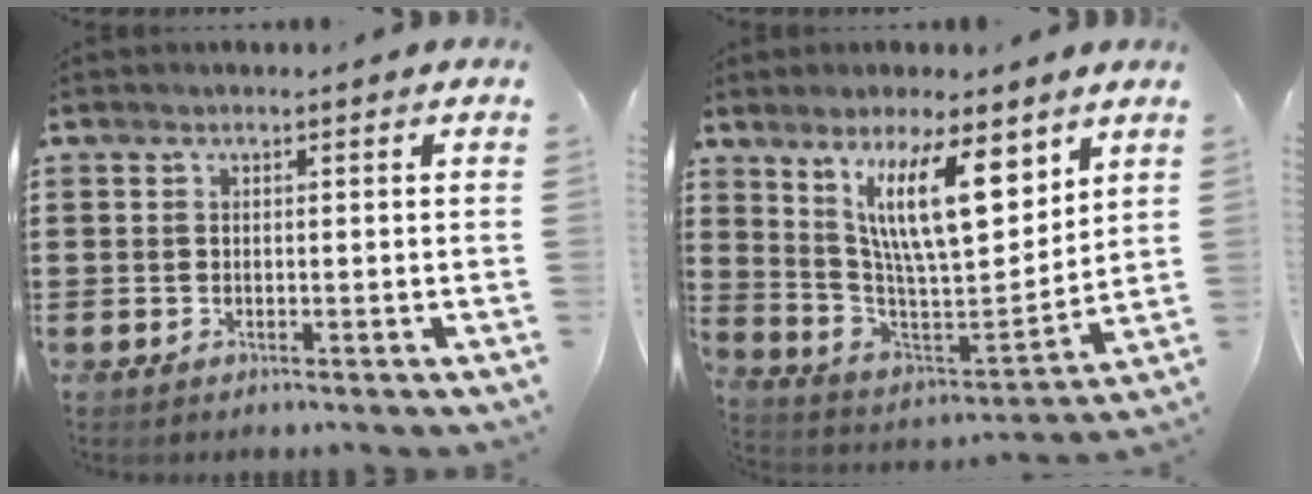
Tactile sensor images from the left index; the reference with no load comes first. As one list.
[{"total": 14.2, "force": [8.2, 3.8, 11.0], "torque": [-0.213, -0.026, 0.143]}]